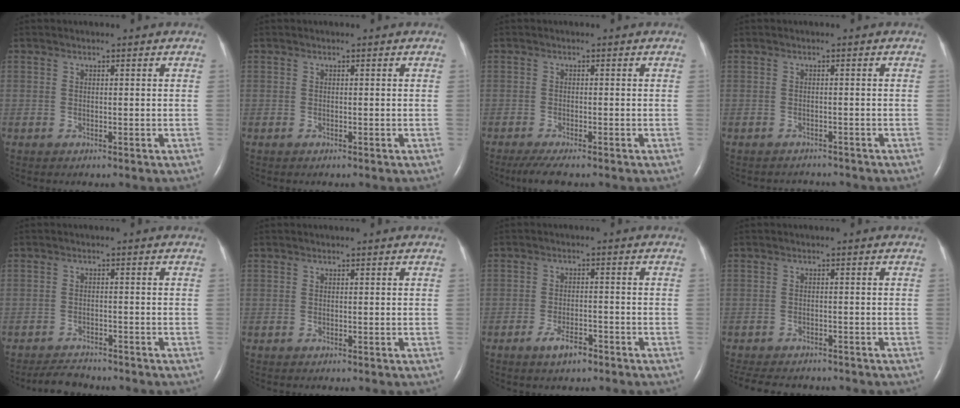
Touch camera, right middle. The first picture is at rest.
{"total": 0.0}
{"total": 4.2, "force": [-3.2, 0.6, 2.6], "torque": [-0.048, -0.011, -0.052]}
{"total": 2.8, "force": [-2.7, 0.6, -0.2], "torque": [0.003, -0.006, -0.037]}
{"total": 3.5, "force": [-3.3, 0.8, 0.5], "torque": [-0.016, -0.012, -0.056]}
{"total": 0.0}
{"total": 4.8, "force": [-3.3, 1.3, 3.2], "torque": [-0.067, -0.002, -0.056]}
{"total": 10.1, "force": [-8.7, 3.4, 3.7], "torque": [-0.075, -0.008, -0.116]}